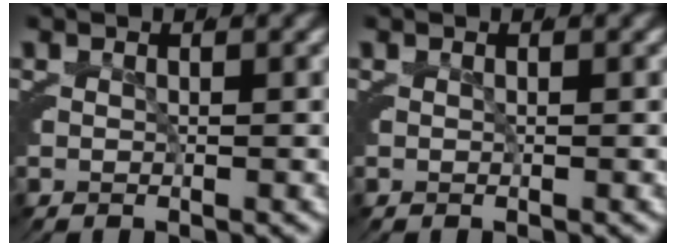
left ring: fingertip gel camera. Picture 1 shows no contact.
{"total": 0.0}